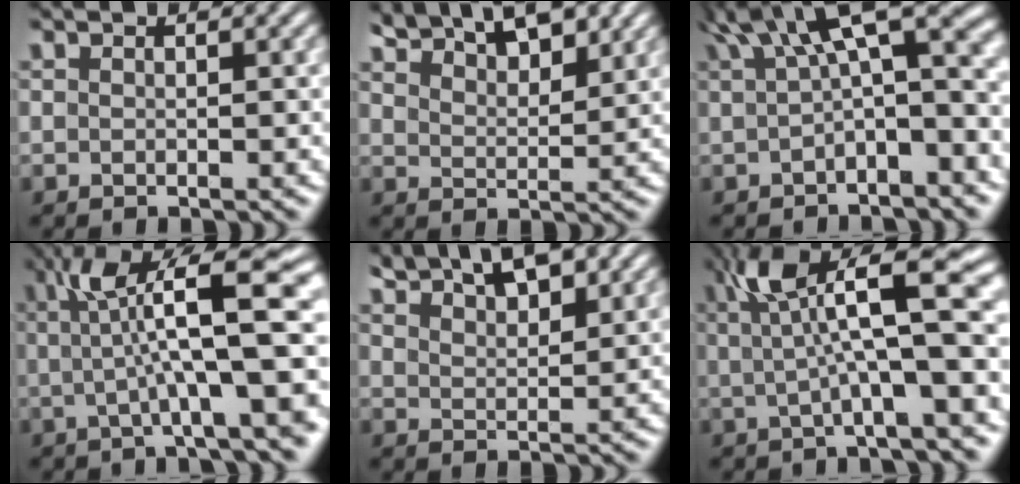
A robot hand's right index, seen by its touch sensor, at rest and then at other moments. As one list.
[{"total": 6.6, "force": [5.2, 2.4, 3.3], "torque": [-0.053, 0.002, 0.085]}, {"total": 7.2, "force": [1.8, 3.0, 6.3], "torque": [-0.081, 0.006, 0.027]}, {"total": 10.8, "force": [2.1, 3.5, 10.0], "torque": [-0.150, 0.015, 0.030]}, {"total": 6.1, "force": [4.8, 1.9, 3.2], "torque": [-0.051, 0.000, 0.084]}, {"total": 9.9, "force": [2.7, 3.1, 9.0], "torque": [-0.127, 0.024, 0.038]}]